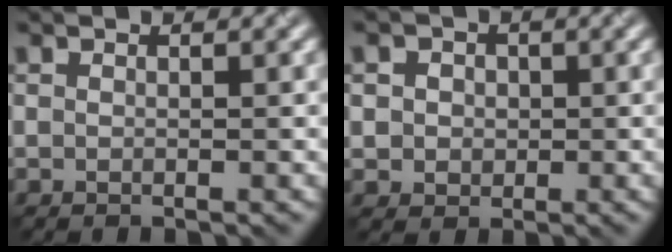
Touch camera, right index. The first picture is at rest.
{"total": 3.1, "force": [0.8, 2.7, 1.3], "torque": [-0.009, 0.011, 0.004]}